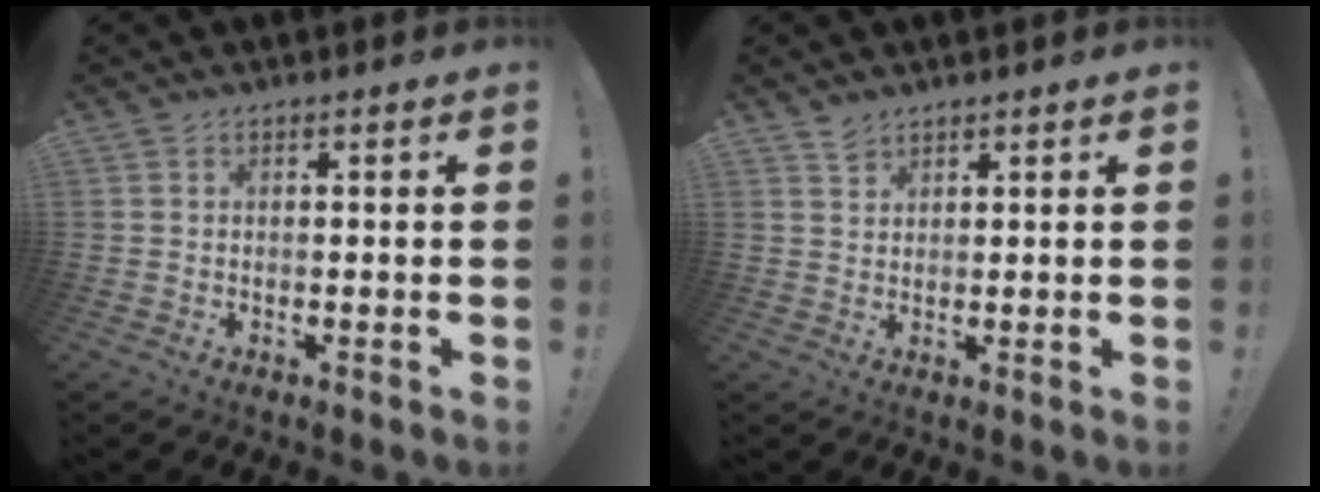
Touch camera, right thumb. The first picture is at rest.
{"total": 2.3, "force": [2.1, 0.8, 0.5], "torque": [0.003, -0.015, 0.039]}